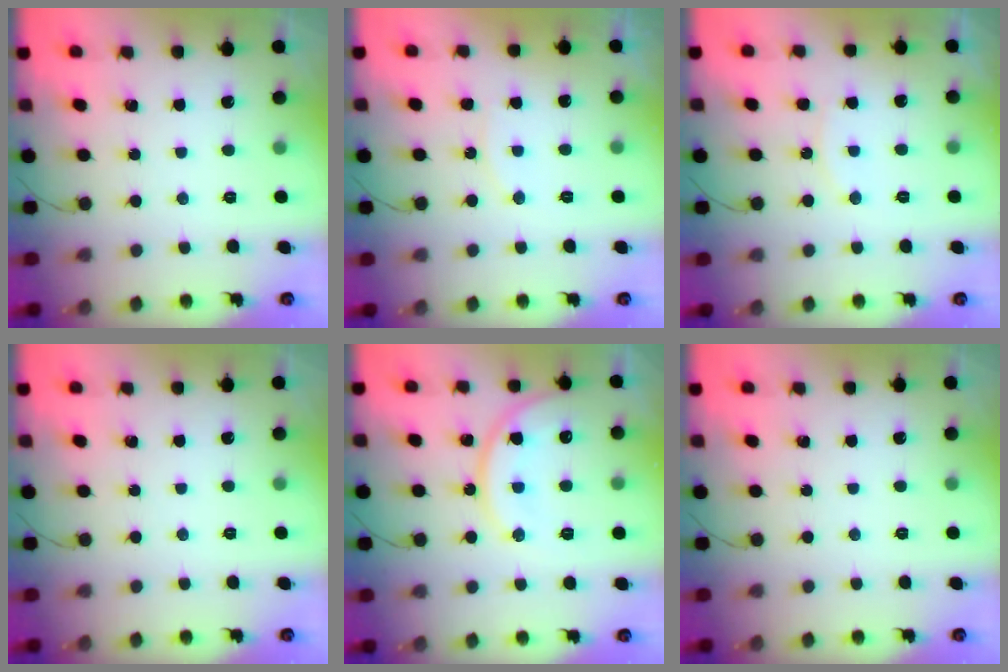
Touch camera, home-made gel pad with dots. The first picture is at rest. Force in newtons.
{"total": 6.8, "press": 6.8, "slide": 0.7}
{"total": 6.5, "press": 6.5, "slide": 0.5}
{"total": 0.0}
{"total": 12.3, "press": 12.2, "slide": 0.9}
{"total": 0.0}